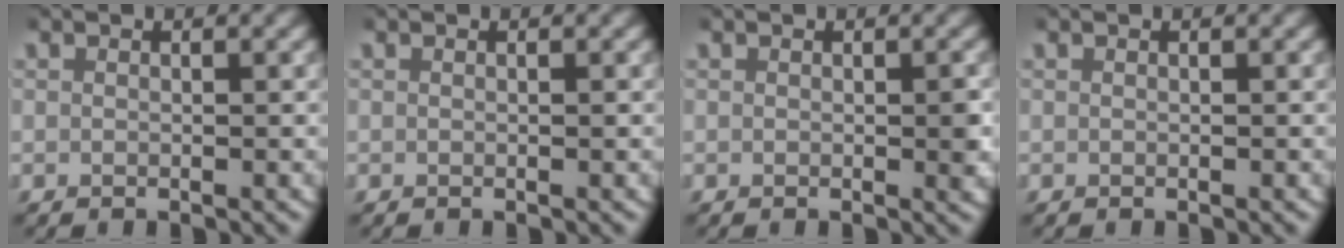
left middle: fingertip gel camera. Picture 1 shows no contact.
{"total": 0.0}
{"total": 0.8, "force": [0.1, 0.3, 0.8], "torque": [-0.008, -0.003, 0.002]}
{"total": 0.0}